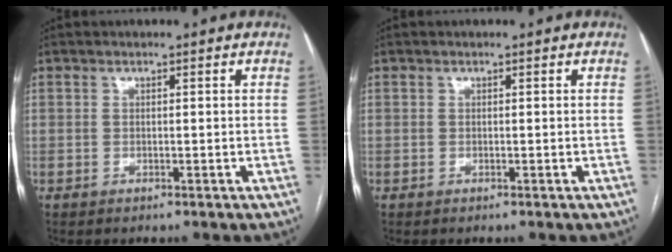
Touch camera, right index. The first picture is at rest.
{"total": 0.0}